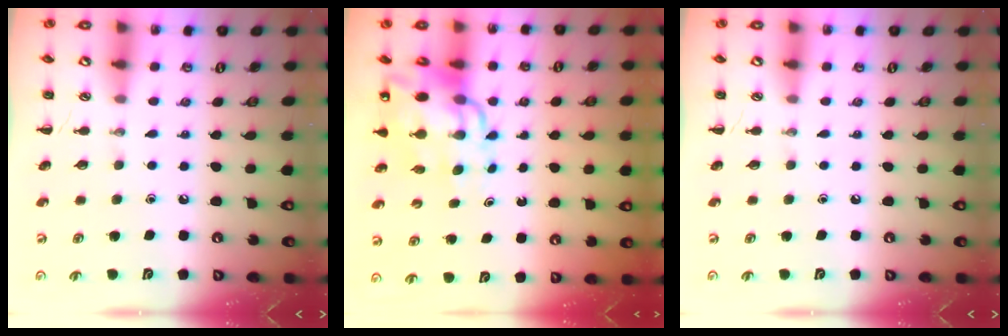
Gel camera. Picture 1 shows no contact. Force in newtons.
{"total": 12.7, "press": 12.1, "slide": 3.7}
{"total": 0.0}